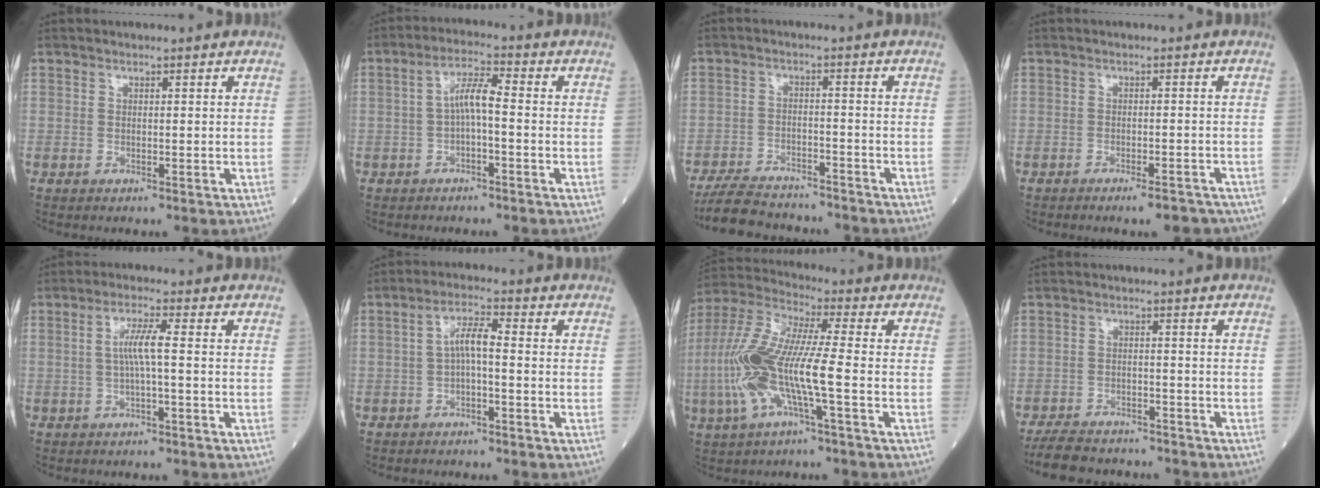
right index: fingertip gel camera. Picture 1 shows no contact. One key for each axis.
{"total": 4.8, "fx": -0.5, "fy": 1.0, "fz": 4.7, "tx": -0.085, "ty": 0.017, "tz": -0.010}
{"total": 11.3, "fx": -10.4, "fy": 2.3, "fz": 3.7, "tx": -0.060, "ty": 0.001, "tz": -0.163}
{"total": 2.7, "fx": -1.9, "fy": 1.2, "fz": 1.4, "tx": -0.009, "ty": 0.001, "tz": -0.022}
{"total": 4.2, "fx": 0.0, "fy": 0.0, "fz": 4.2, "tx": -0.082, "ty": 0.008, "tz": 0.000}
{"total": 4.3, "fx": -0.5, "fy": 1.0, "fz": 4.2, "tx": -0.076, "ty": 0.015, "tz": -0.010}
{"total": 14.4, "fx": -3.2, "fy": 1.8, "fz": 13.9, "tx": -0.311, "ty": 0.002, "tz": -0.067}
{"total": 10.3, "fx": -9.3, "fy": 2.9, "fz": 3.3, "tx": -0.056, "ty": -0.003, "tz": -0.137}